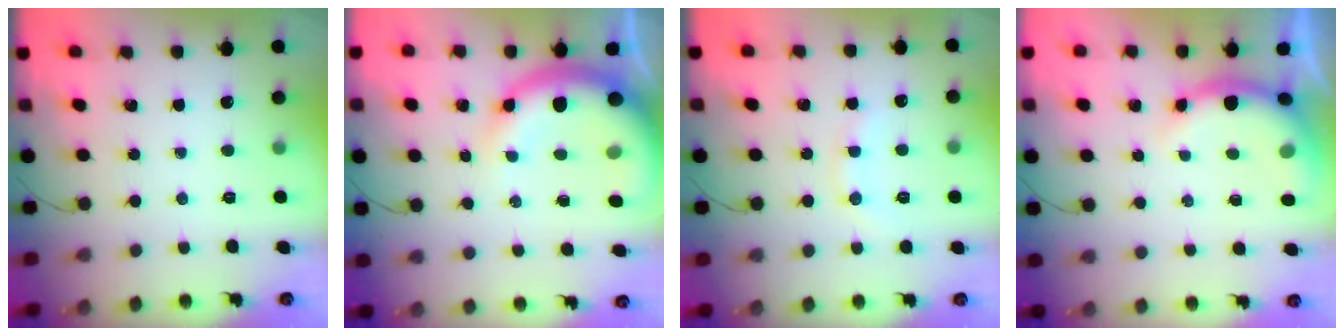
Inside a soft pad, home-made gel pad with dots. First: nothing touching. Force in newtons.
{"total": 16.1, "press": 15.7, "slide": 3.4}
{"total": 6.1, "press": 6.0, "slide": 1.1}
{"total": 8.3, "press": 8.2, "slide": 1.0}